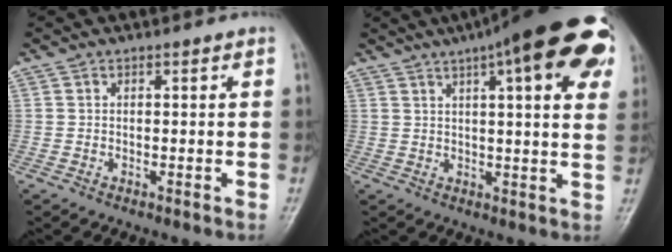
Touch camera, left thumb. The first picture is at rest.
{"total": 22.8, "force": [11.0, 6.0, 19.0], "torque": [-0.251, 0.012, 0.140]}